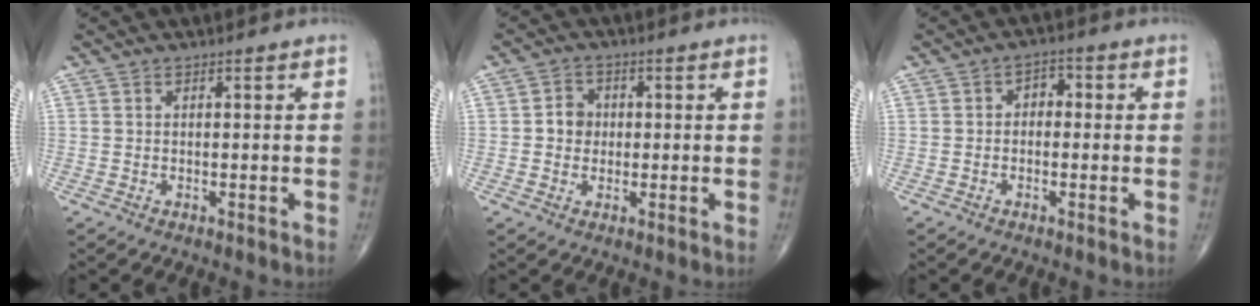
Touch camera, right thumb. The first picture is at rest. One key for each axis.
{"total": 3.8, "fx": 0.1, "fy": 3.4, "fz": 1.7, "tx": -0.008, "ty": 0.007, "tz": -0.006}
{"total": 3.2, "fx": -0.1, "fy": 2.3, "fz": 2.1, "tx": -0.011, "ty": 0.014, "tz": -0.013}